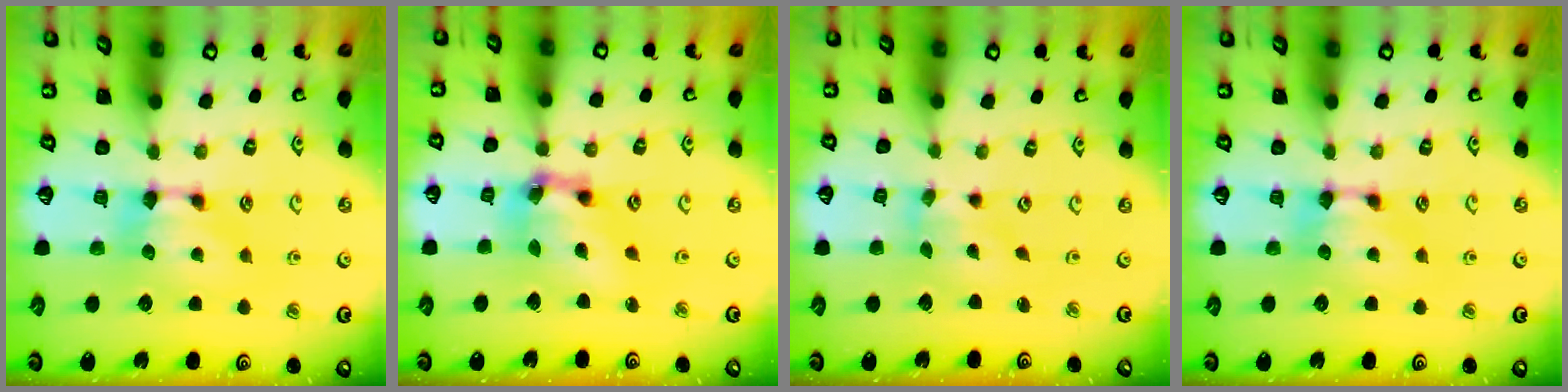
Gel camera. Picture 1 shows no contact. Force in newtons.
{"total": 7.6, "press": 7.2, "slide": 2.3}
{"total": 1.3, "press": 0.3, "slide": 1.2}
{"total": 0.0}